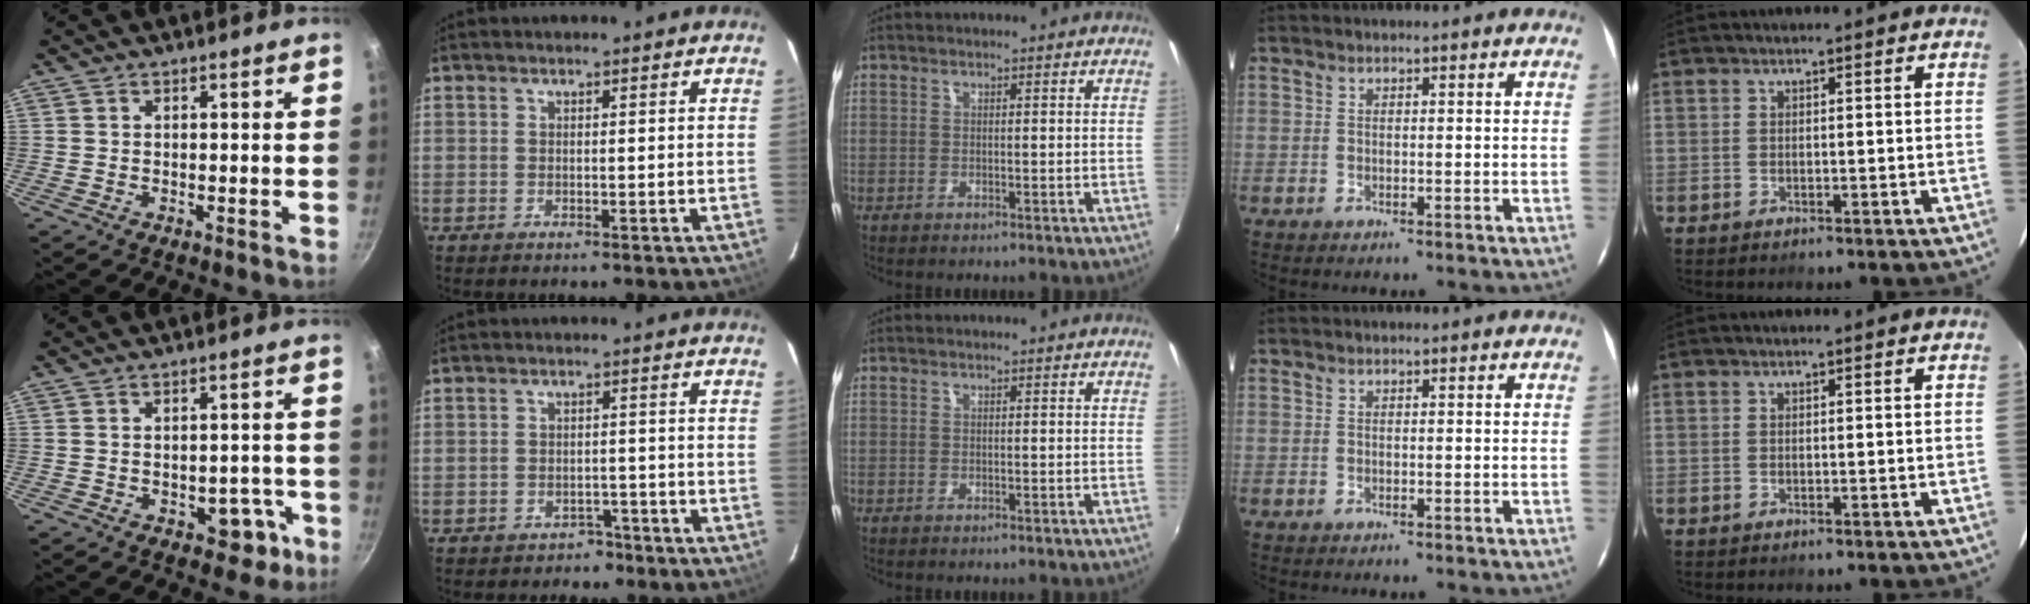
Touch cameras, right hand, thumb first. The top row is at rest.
{"thumb": {"total": 6.2, "force": [-2.6, 3.9, 4.0], "torque": [-0.023, 0.023, -0.024]}, "index": {"total": 4.0, "force": [-3.0, 2.7, 0.2], "torque": [-0.006, 0.019, -0.033]}}